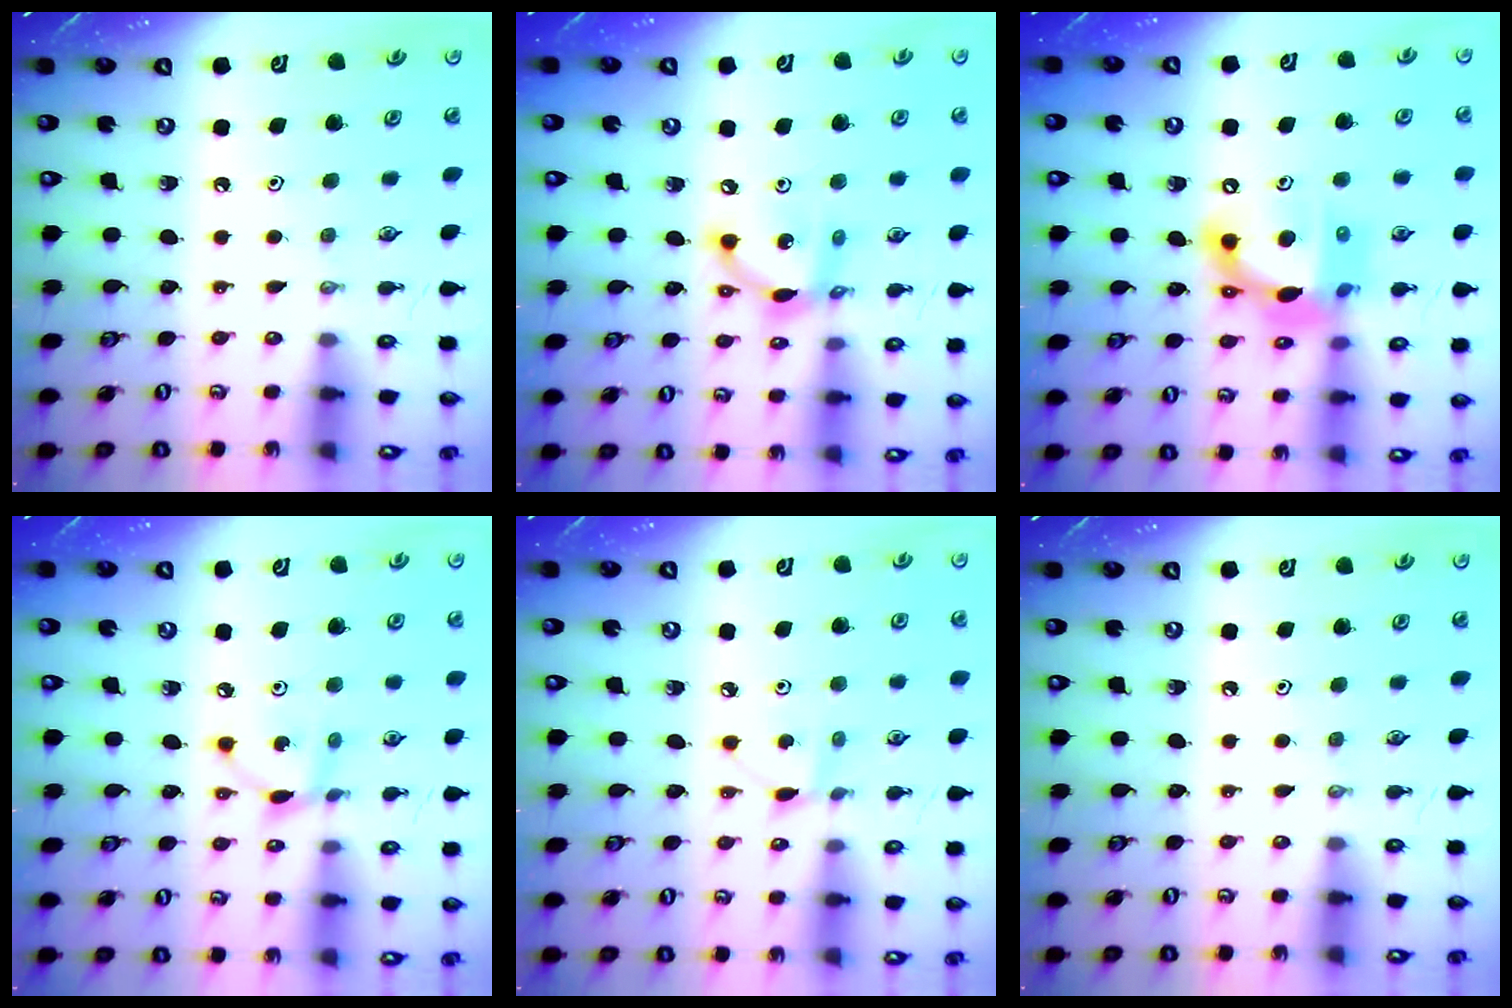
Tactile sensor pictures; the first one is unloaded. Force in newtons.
{"total": 11.5, "press": 11.5, "slide": 0.6}
{"total": 14.5, "press": 14.5, "slide": 0.8}
{"total": 5.6, "press": 5.6, "slide": 0.2}
{"total": 4.6, "press": 4.6, "slide": 0.5}
{"total": 0.0}